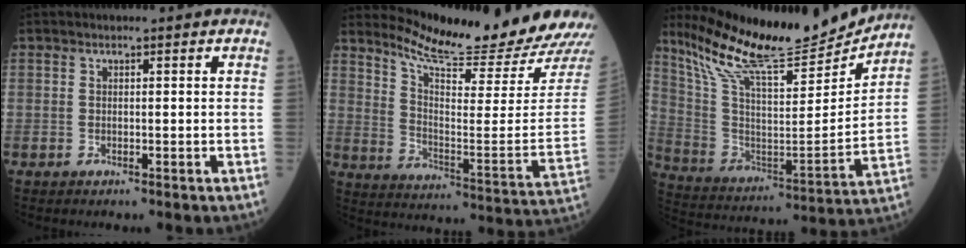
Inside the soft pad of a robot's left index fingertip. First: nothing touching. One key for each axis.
{"total": 17.5, "fx": 16.7, "fy": -1.8, "fz": 5.1, "tx": -0.098, "ty": -0.104, "tz": 0.240}
{"total": 21.0, "fx": 19.2, "fy": 1.9, "fz": 8.4, "tx": -0.166, "ty": -0.041, "tz": 0.316}